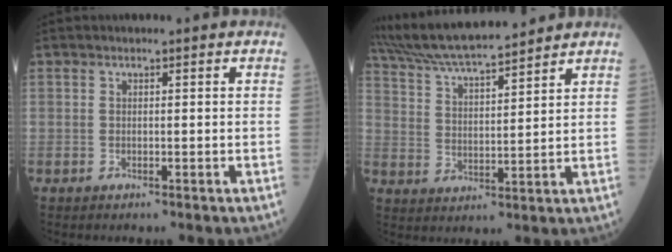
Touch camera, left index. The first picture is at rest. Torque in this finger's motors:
{"motor_torque": [0.67, -0.90, 0.08, 0.09]}